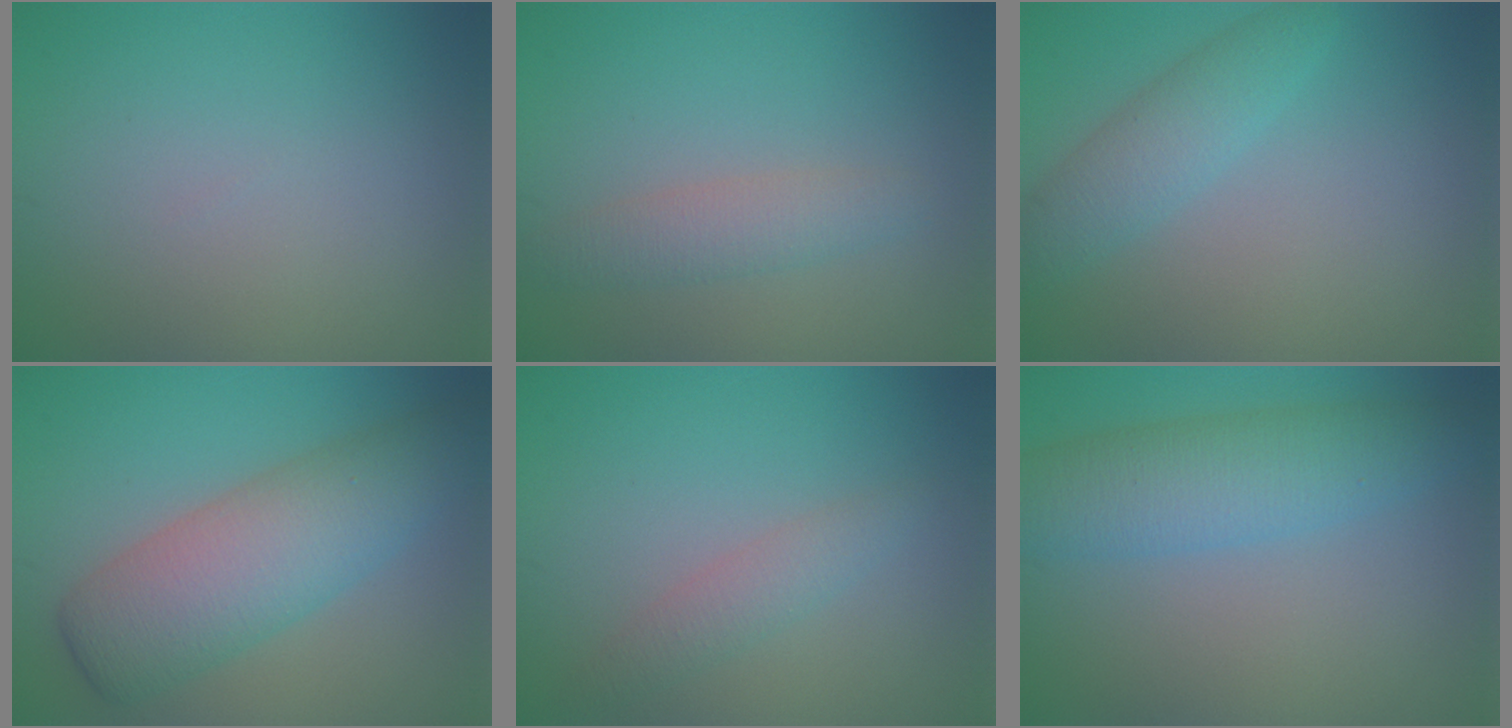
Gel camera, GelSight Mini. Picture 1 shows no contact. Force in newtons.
{"total": 2.5, "press": 2.5, "slide": 0.1}
{"total": 3.0, "press": 3.0, "slide": 0.1}
{"total": 7.5, "press": 7.5, "slide": 0.2}
{"total": 1.9, "press": 1.9, "slide": 0.1}
{"total": 5.4, "press": 5.4, "slide": 0.2}